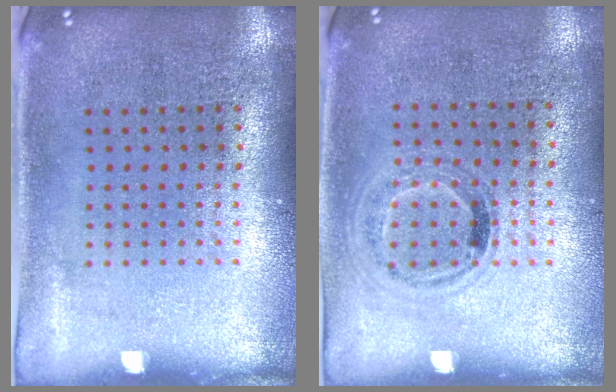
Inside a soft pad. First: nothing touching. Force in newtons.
{"total": 1.1, "press": 0.9, "slide": 0.6}